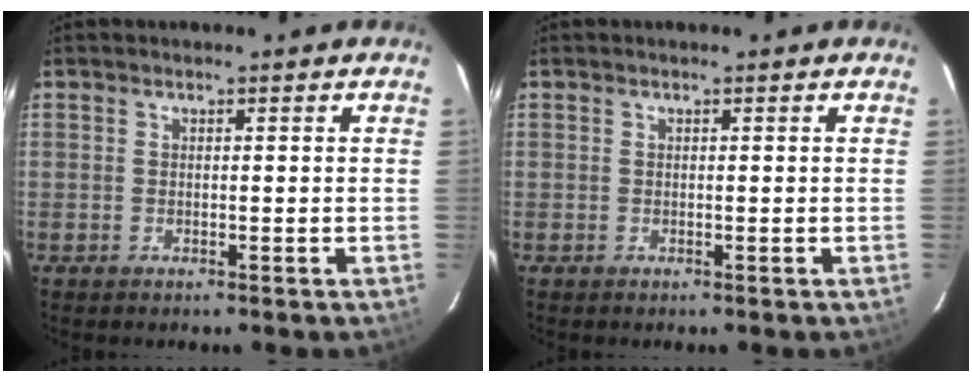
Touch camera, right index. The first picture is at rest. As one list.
[{"total": 0.0}]